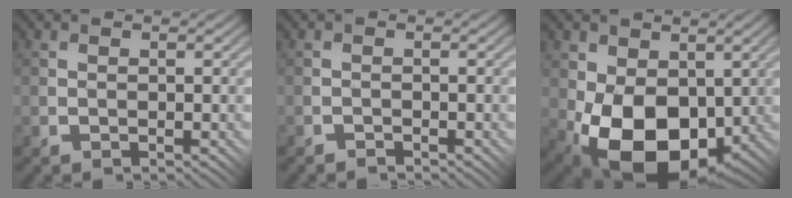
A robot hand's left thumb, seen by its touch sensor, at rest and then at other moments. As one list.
[{"total": 0.8, "force": [-0.6, -0.2, -0.5], "torque": [0.011, 0.005, -0.017]}, {"total": 12.2, "force": [-1.5, 8.0, 9.0], "torque": [-0.163, -0.022, -0.027]}]